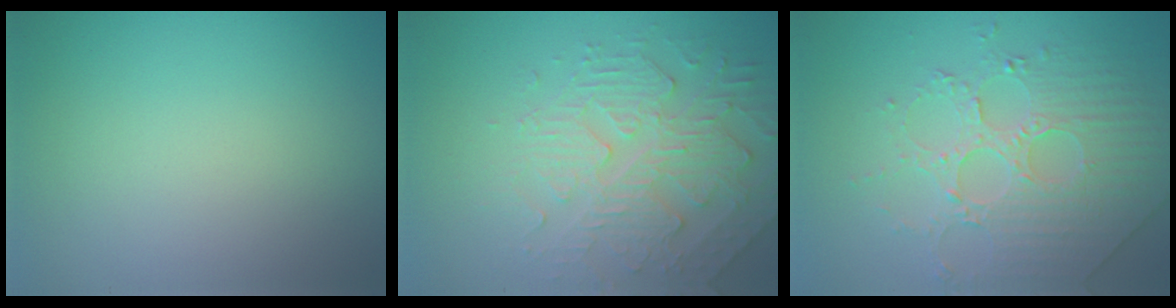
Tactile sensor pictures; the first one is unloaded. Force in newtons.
{"total": 4.8, "press": 3.6, "slide": 3.2}
{"total": 4.5, "press": 4.1, "slide": 2.0}